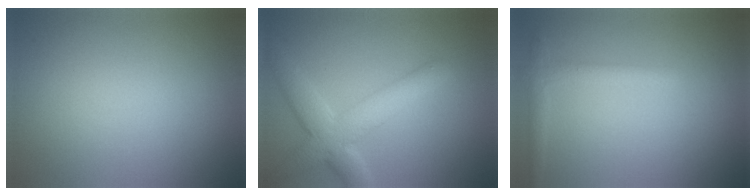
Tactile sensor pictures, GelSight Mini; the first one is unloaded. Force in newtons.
{"total": 5.3, "press": 5.2, "slide": 0.3}
{"total": 1.7, "press": 1.7, "slide": 0.1}